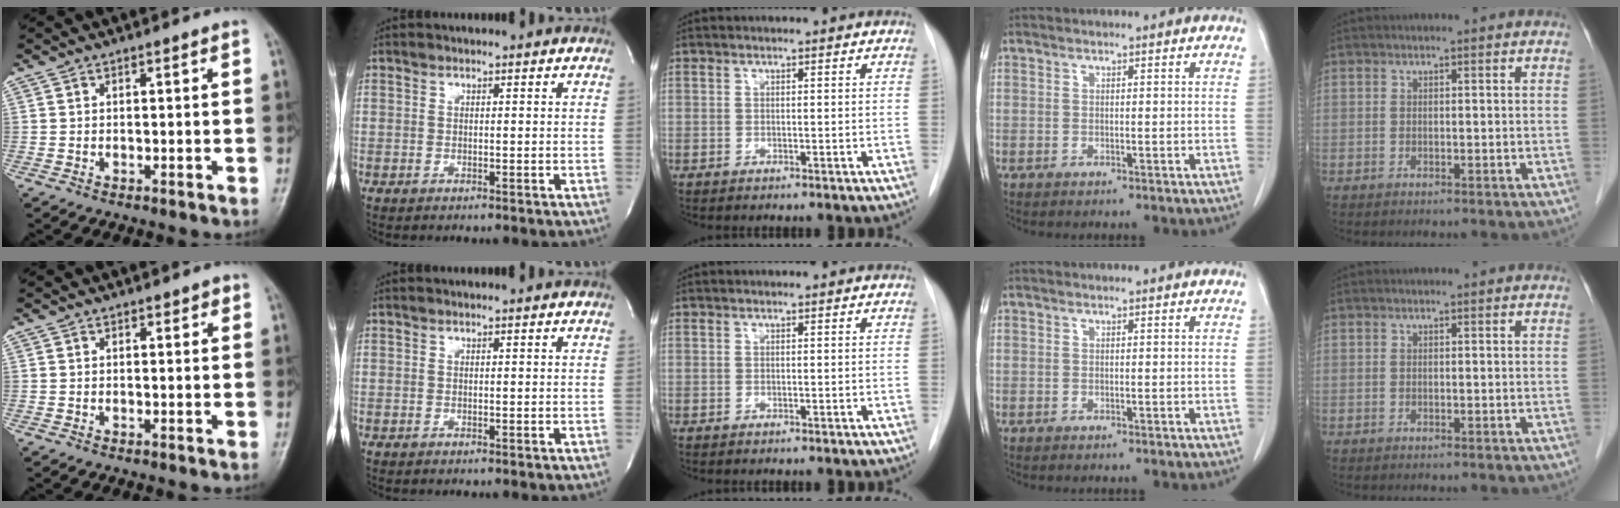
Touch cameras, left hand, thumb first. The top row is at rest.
{"thumb": {"total": 1.3, "force": [0.9, 0.8, 0.6], "torque": [0.005, -0.003, 0.007]}}